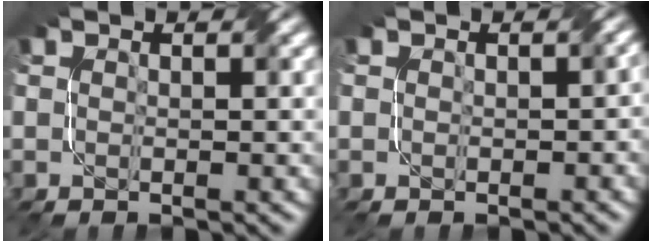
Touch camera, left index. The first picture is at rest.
{"total": 1.3, "force": [0.1, 1.0, 0.9], "torque": [-0.010, -0.001, 0.003]}